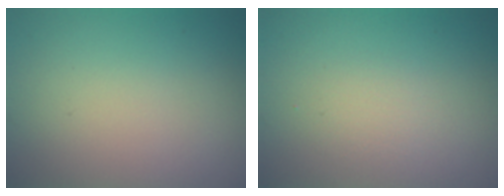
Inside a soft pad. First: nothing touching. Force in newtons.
{"total": 1.3, "press": 1.3, "slide": 0.1}